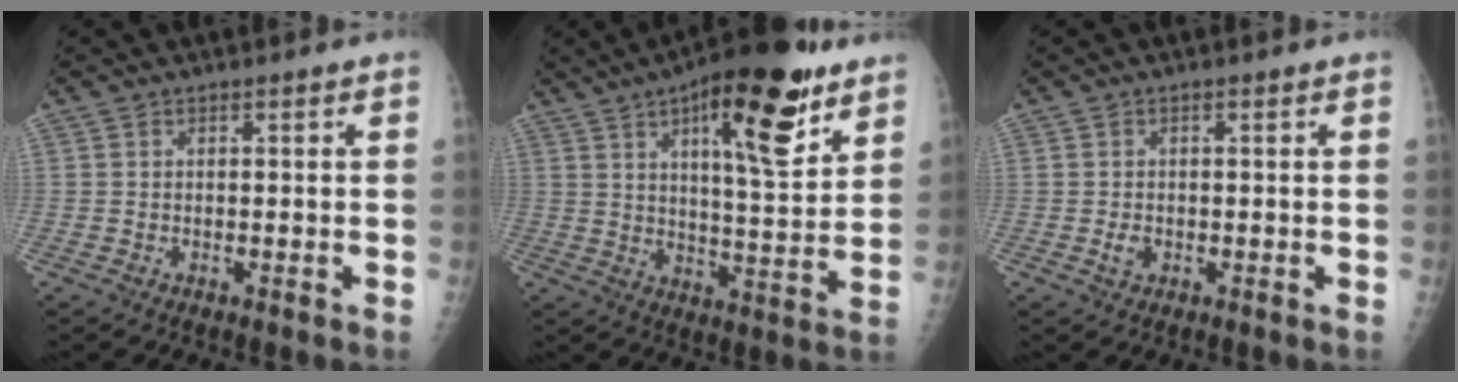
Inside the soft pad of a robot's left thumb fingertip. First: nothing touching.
{"total": 19.5, "force": [10.4, 5.8, 15.4], "torque": [-0.202, -0.046, 0.153]}
{"total": 1.6, "force": [-0.4, 1.2, 1.0], "torque": [-0.016, 0.000, -0.005]}